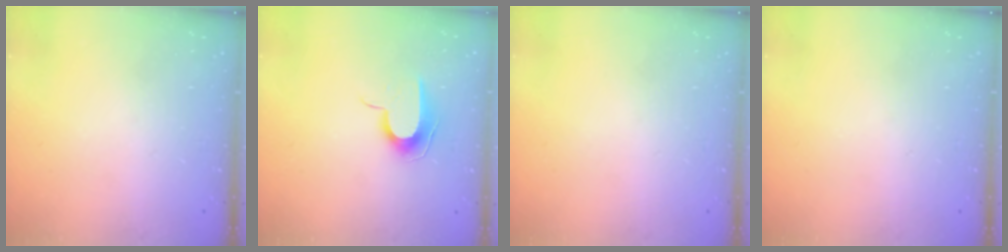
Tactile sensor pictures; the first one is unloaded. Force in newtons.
{"total": 8.9, "press": 8.9, "slide": 0.8}
{"total": 0.0}
{"total": 0.0}